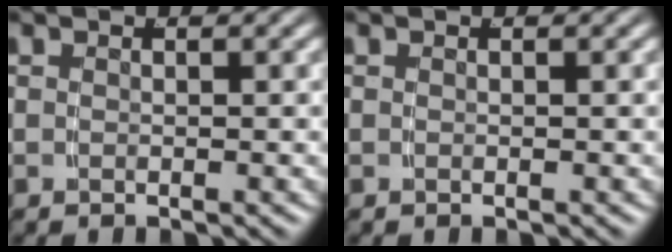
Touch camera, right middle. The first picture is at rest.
{"total": 0.0}